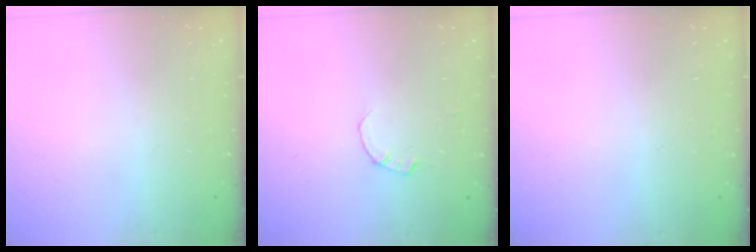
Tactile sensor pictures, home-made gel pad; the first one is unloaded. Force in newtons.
{"total": 0.0}
{"total": 2.6, "press": 2.6, "slide": 0.2}